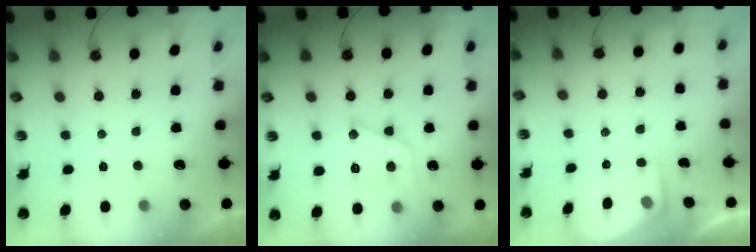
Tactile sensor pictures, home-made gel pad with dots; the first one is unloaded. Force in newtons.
{"total": 14.3, "press": 14.3, "slide": 1.1}
{"total": 2.7, "press": 2.7, "slide": 0.3}